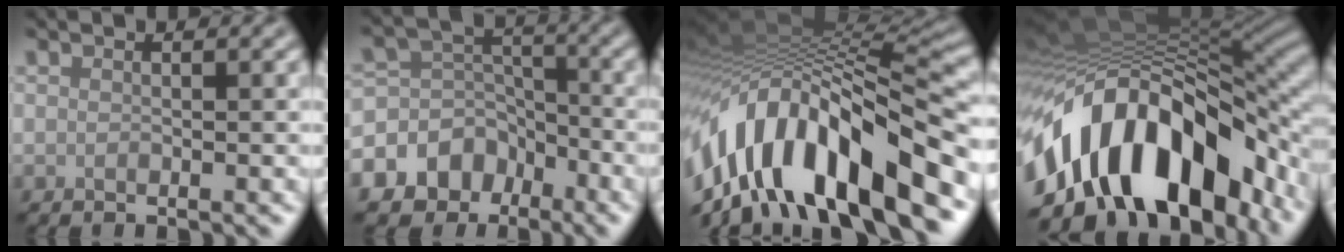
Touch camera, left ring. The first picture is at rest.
{"total": 10.2, "force": [-5.6, 8.1, 2.9], "torque": [-0.055, -0.004, -0.101]}
{"total": 14.7, "force": [-6.3, 6.4, 11.7], "torque": [-0.198, 0.009, -0.102]}
{"total": 15.8, "force": [-6.7, 8.4, 11.6], "torque": [-0.191, 0.007, -0.107]}